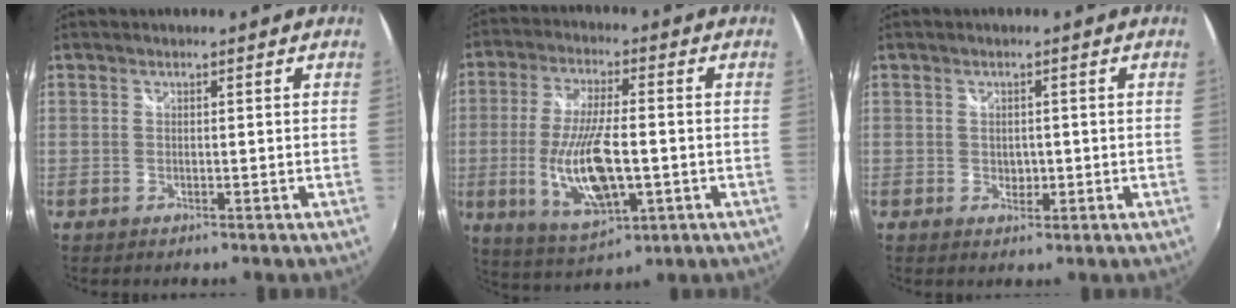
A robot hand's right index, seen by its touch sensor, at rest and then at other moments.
{"total": 14.8, "force": [-2.8, 5.3, 13.6], "torque": [-0.266, -0.017, -0.041]}
{"total": 1.9, "force": [-0.2, 1.6, 0.9], "torque": [-0.011, -0.001, -0.003]}